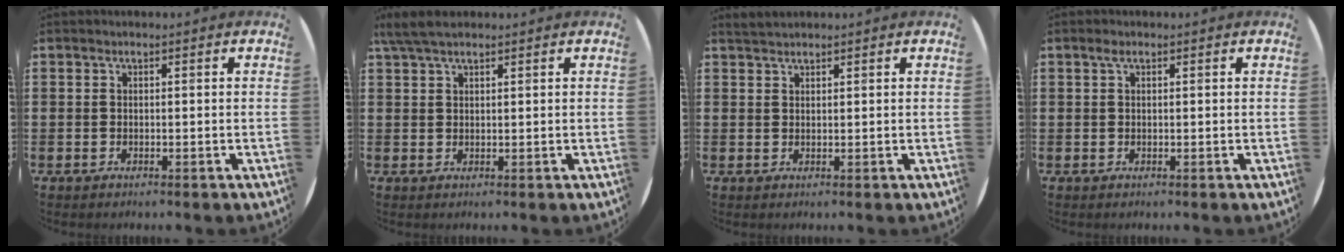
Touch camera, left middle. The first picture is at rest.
{"total": 3.4, "force": [2.7, 0.8, 2.0], "torque": [-0.045, 0.006, 0.050]}
{"total": 1.4, "force": [1.4, 0.3, 0.2], "torque": [-0.006, 0.004, 0.027]}
{"total": 0.8, "force": [0.4, 0.4, 0.6], "torque": [-0.013, 0.003, 0.007]}